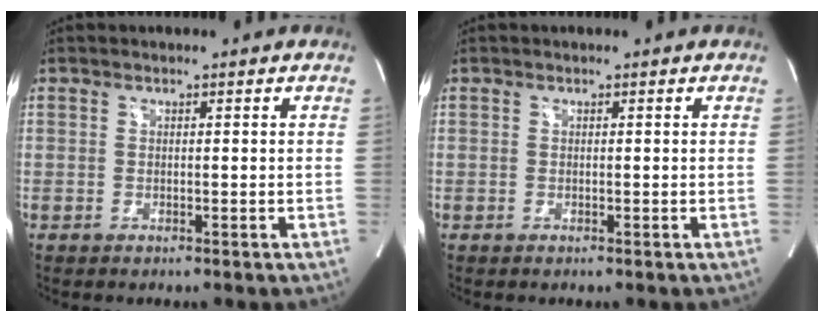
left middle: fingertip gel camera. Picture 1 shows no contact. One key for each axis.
{"total": 0.0}